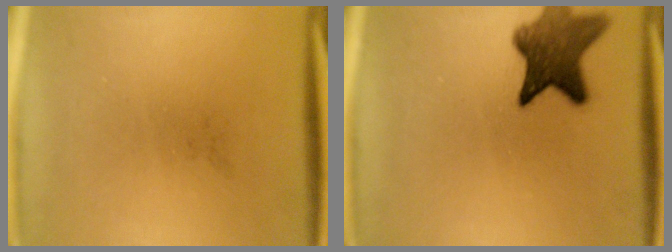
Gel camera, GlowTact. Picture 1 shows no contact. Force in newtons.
{"total": 8.3}